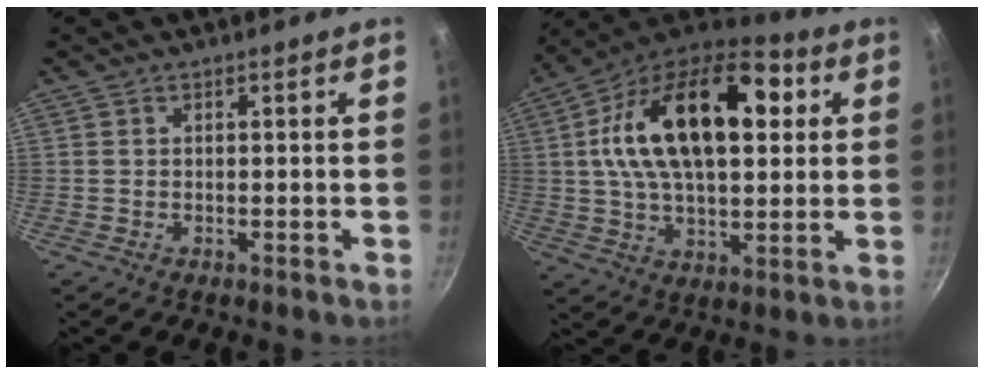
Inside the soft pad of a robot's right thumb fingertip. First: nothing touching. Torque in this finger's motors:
{"motor_torque": [1.89, 3.12, 2.01, 0.76, 0.66]}